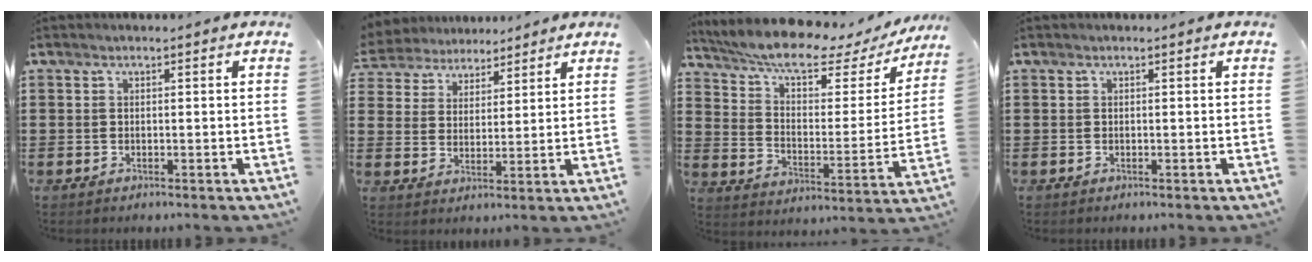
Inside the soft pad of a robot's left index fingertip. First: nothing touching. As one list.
[{"total": 4.9, "force": [4.5, 1.9, 0.0], "torque": [-0.027, -0.016, 0.080]}, {"total": 8.9, "force": [7.1, 1.5, 5.1], "torque": [-0.119, -0.042, 0.117]}, {"total": 0.0}]